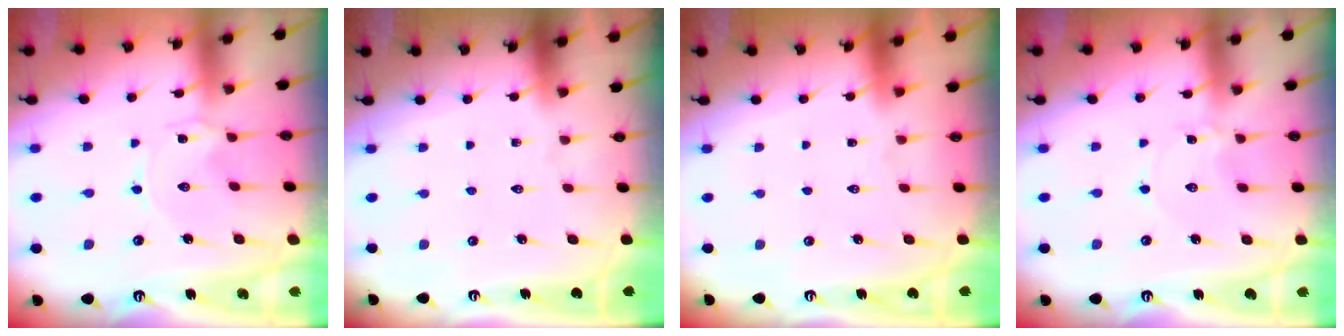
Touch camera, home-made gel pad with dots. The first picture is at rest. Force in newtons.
{"total": 0.0}
{"total": 1.6, "press": 1.6, "slide": 0.1}
{"total": 1.4, "press": 1.4, "slide": 0.1}